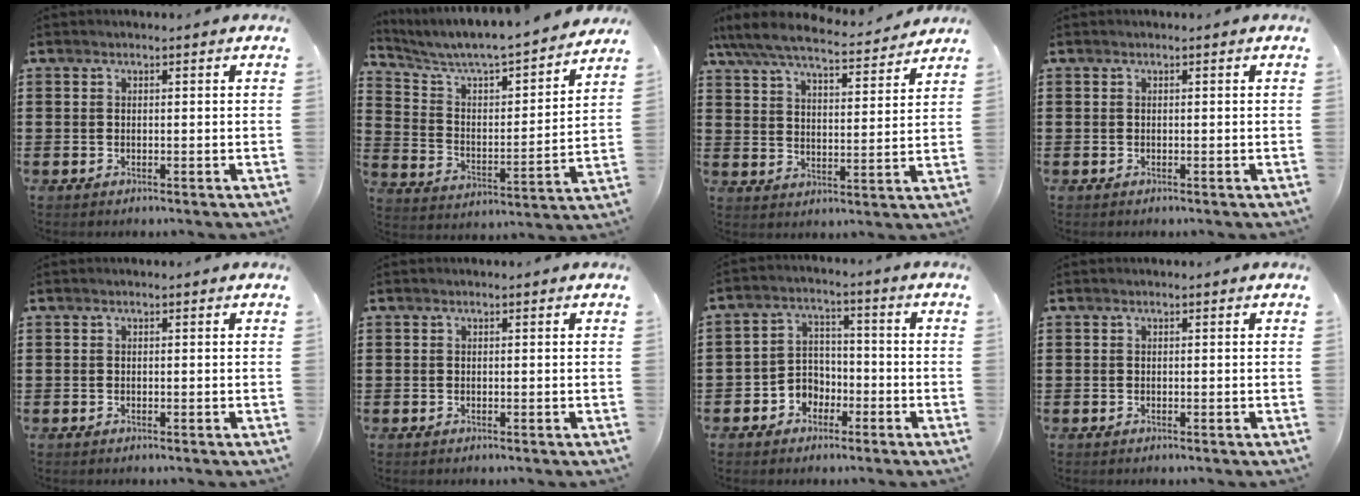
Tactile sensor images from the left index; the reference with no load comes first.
{"total": 5.3, "force": [4.9, 0.7, 1.8], "torque": [-0.062, -0.050, 0.075]}
{"total": 7.2, "force": [6.4, 0.8, 3.0], "torque": [-0.086, -0.036, 0.110]}
{"total": 0.0}
{"total": 0.0}
{"total": 0.0}
{"total": 4.5, "force": [-2.6, 3.5, 1.0], "torque": [-0.030, 0.010, -0.053]}
{"total": 0.0}